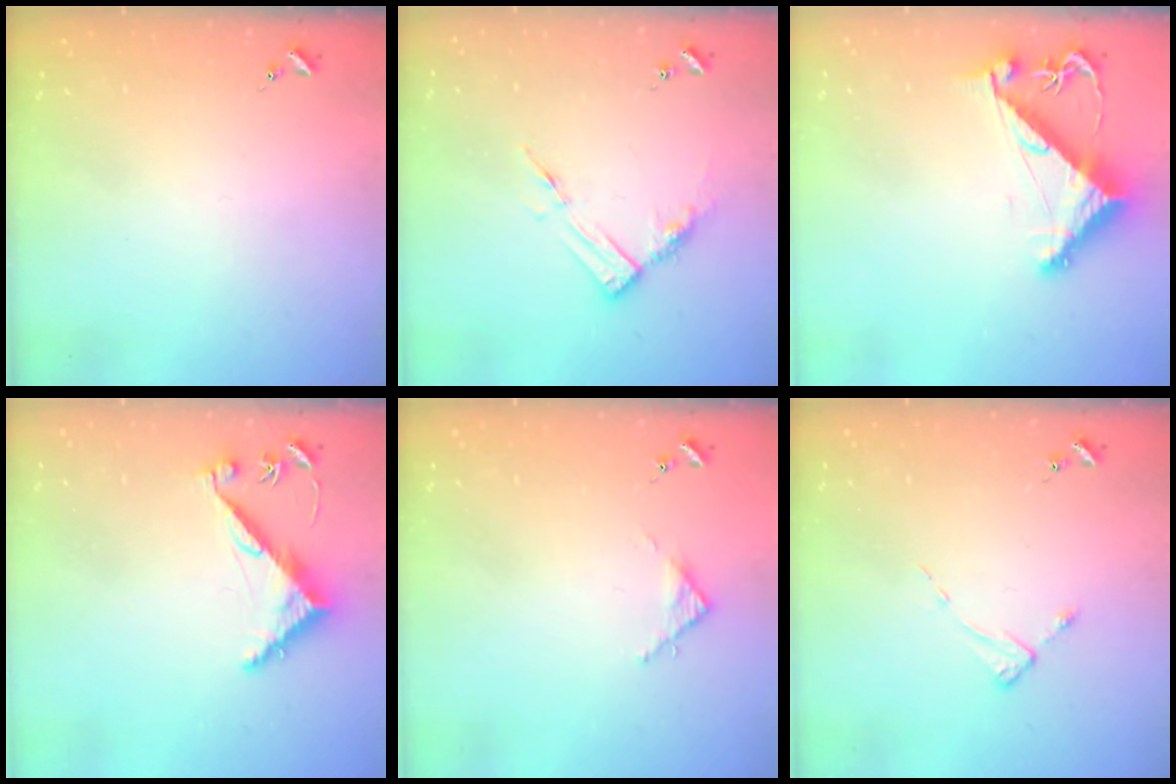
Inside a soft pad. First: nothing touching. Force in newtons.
{"total": 8.8, "press": 8.8, "slide": 0.6}
{"total": 8.0, "press": 8.0, "slide": 0.7}
{"total": 6.7, "press": 6.6, "slide": 0.7}
{"total": 2.8, "press": 2.8, "slide": 0.4}
{"total": 2.6, "press": 2.6, "slide": 0.4}